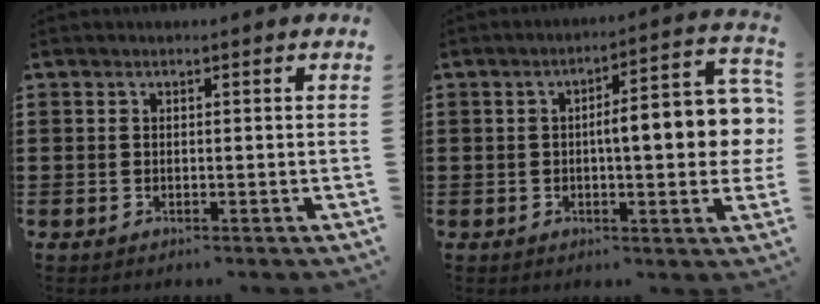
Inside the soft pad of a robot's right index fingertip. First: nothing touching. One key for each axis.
{"total": 9.6, "fx": 0.3, "fy": 2.3, "fz": 9.3, "tx": -0.133, "ty": -0.009, "tz": -0.002}